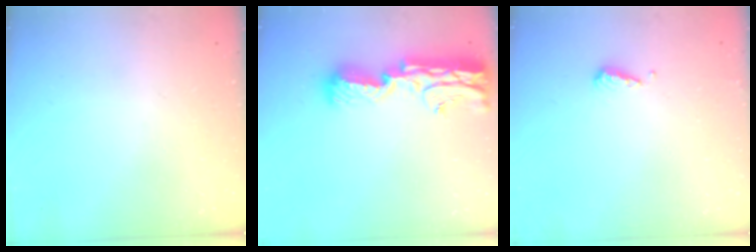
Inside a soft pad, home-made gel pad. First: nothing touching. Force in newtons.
{"total": 20.1, "press": 19.4, "slide": 5.5}
{"total": 3.8, "press": 3.7, "slide": 0.3}